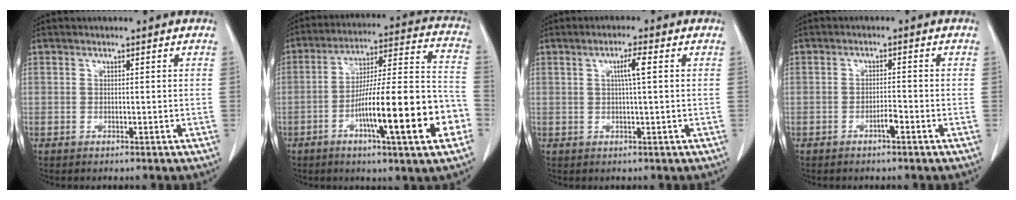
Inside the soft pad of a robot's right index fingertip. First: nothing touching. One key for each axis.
{"total": 19.8, "fx": -7.0, "fy": 1.8, "fz": 18.4, "tx": -0.261, "ty": 0.010, "tz": -0.107}
{"total": 3.0, "fx": 0.7, "fy": -0.2, "fz": 2.9, "tx": -0.052, "ty": 0.002, "tz": 0.011}
{"total": 1.7, "fx": -1.1, "fy": 0.2, "fz": 1.3, "tx": -0.024, "ty": 0.001, "tz": -0.020}